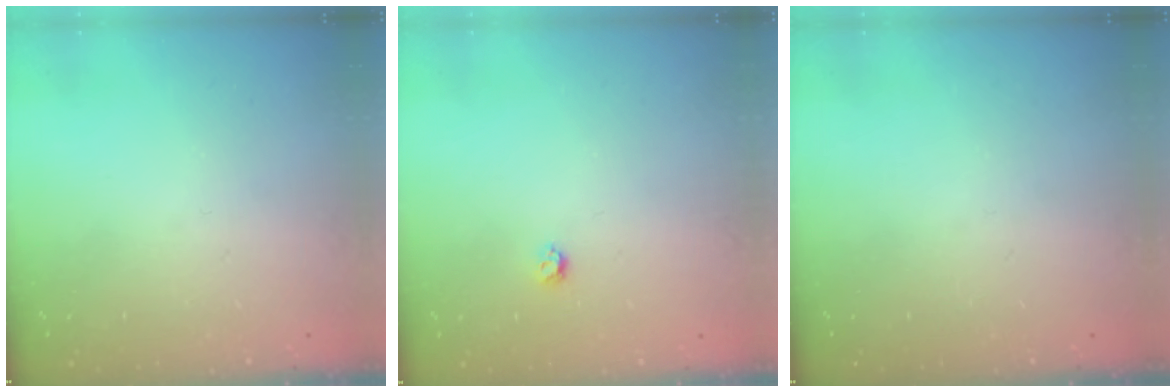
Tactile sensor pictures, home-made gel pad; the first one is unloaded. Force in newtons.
{"total": 3.2, "press": 3.2, "slide": 0.5}
{"total": 0.0}